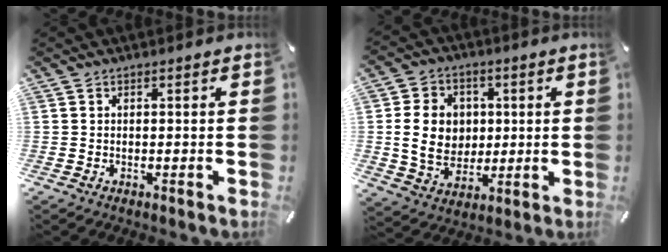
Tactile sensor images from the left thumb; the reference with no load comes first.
{"total": 12.0, "force": [0.9, 10.3, 6.1], "torque": [-0.126, 0.008, 0.020]}